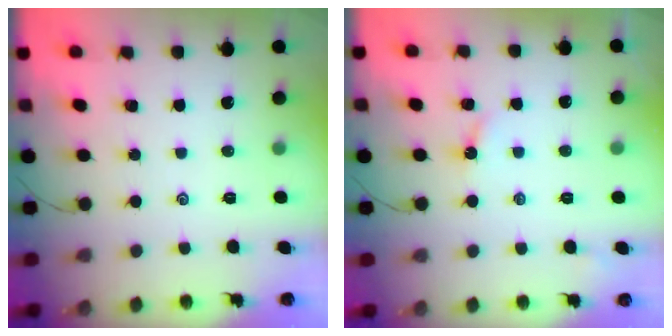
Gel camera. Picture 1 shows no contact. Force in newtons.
{"total": 2.6, "press": 2.6, "slide": 0.3}